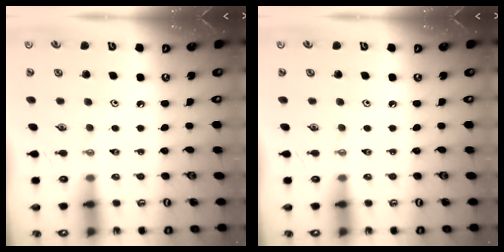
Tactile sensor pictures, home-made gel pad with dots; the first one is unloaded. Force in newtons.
{"total": 0.0}